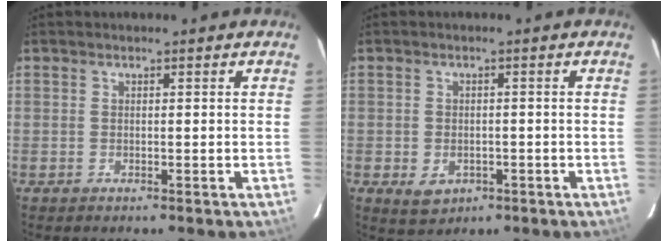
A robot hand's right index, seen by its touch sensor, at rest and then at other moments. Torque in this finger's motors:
{"motor_torque": [0.43, -0.42, 0.03, 0.00]}